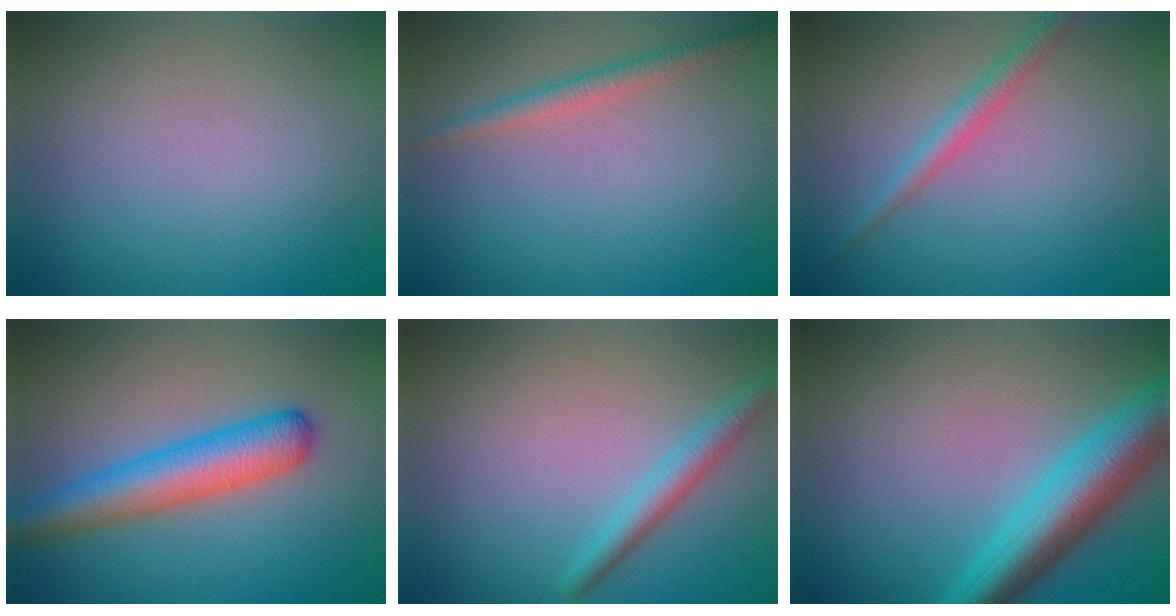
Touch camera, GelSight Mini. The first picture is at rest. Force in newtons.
{"total": 1.8, "press": 1.8, "slide": 0.1}
{"total": 2.0, "press": 2.0, "slide": 0.0}
{"total": 5.5, "press": 5.5, "slide": 0.2}
{"total": 2.3, "press": 2.3, "slide": 0.1}
{"total": 6.9, "press": 6.9, "slide": 0.2}